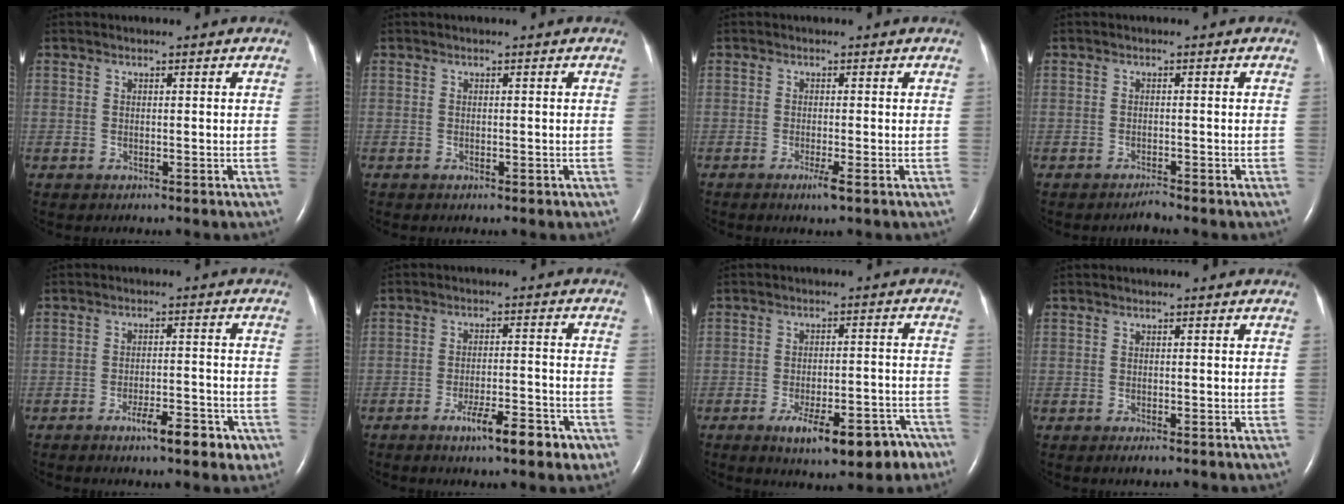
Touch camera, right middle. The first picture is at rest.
{"total": 0.5, "force": [-0.3, 0.2, 0.3], "torque": [-0.009, -0.001, -0.001]}
{"total": 1.8, "force": [-1.0, -0.2, 1.5], "torque": [-0.030, -0.006, -0.017]}
{"total": 1.2, "force": [-1.1, -0.2, 0.2], "torque": [-0.004, -0.003, -0.017]}
{"total": 6.5, "force": [-4.0, 1.5, 5.0], "torque": [-0.071, 0.002, -0.054]}
{"total": 7.3, "force": [-4.5, 1.3, 5.6], "torque": [-0.090, -0.002, -0.065]}
{"total": 11.3, "force": [-7.4, 3.5, 7.7], "torque": [-0.106, 0.008, -0.100]}
{"total": 1.0, "force": [-0.6, 0.1, 0.7], "torque": [-0.014, -0.003, -0.010]}